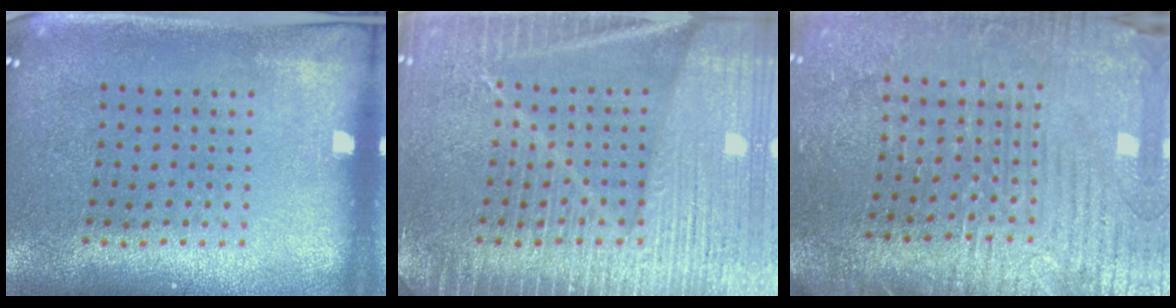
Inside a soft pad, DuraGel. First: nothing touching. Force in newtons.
{"total": 6.8, "press": 6.7, "slide": 0.8}
{"total": 3.7, "press": 3.4, "slide": 1.4}